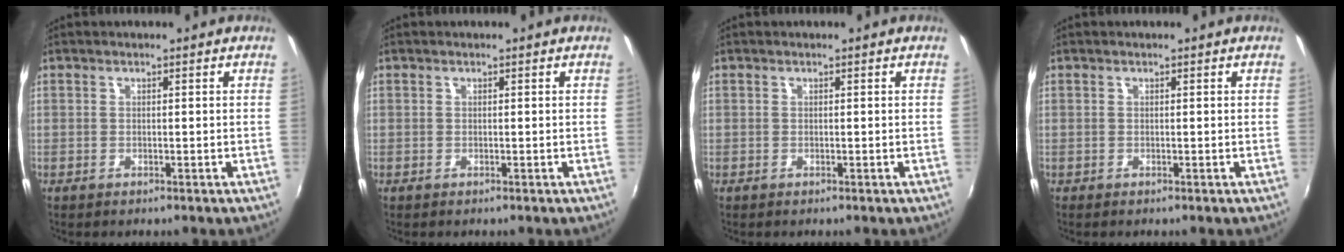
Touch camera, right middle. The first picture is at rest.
{"total": 0.0}
{"total": 0.0}
{"total": 0.0}